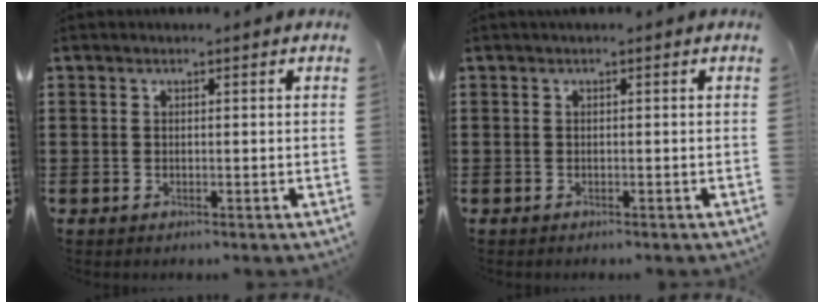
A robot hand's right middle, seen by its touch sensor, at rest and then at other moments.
{"total": 0.0}